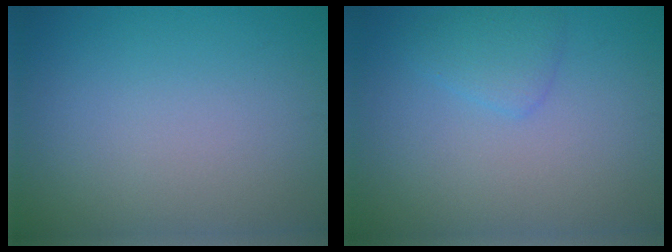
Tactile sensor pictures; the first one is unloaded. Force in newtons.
{"total": 1.8, "press": 1.8, "slide": 0.2}